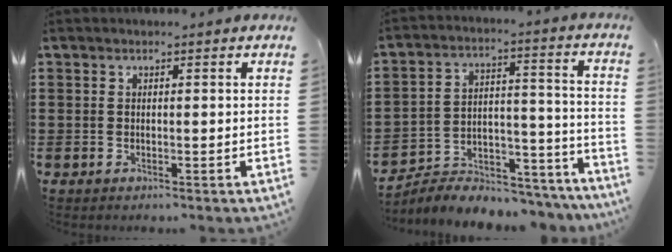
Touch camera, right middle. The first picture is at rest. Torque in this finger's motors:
{"motor_torque": [1.43, -0.71, 0.19, 0.08]}